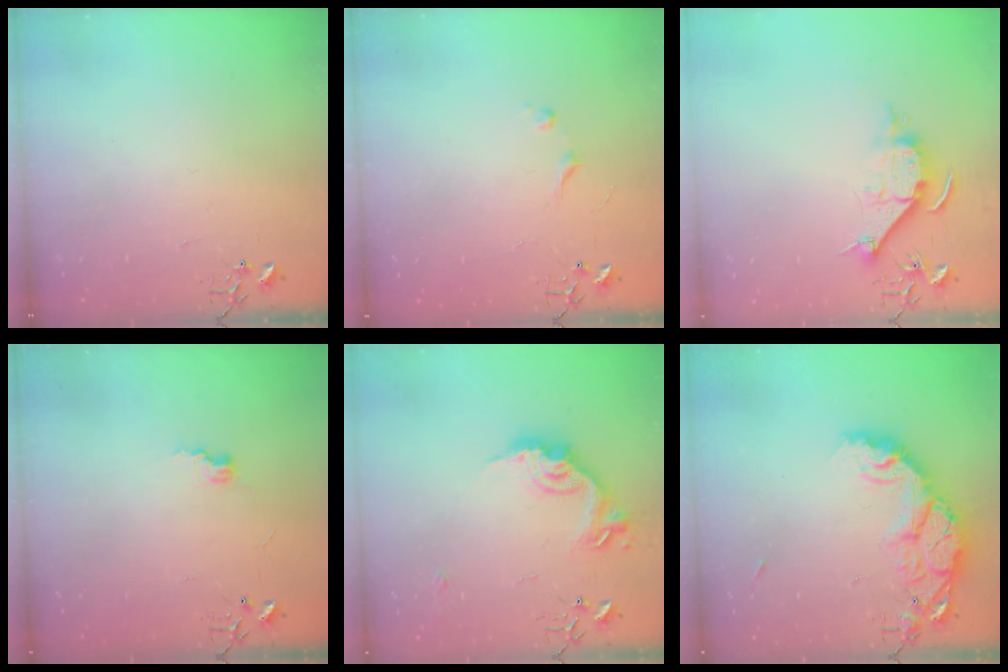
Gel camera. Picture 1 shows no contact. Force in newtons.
{"total": 5.2, "press": 5.1, "slide": 0.7}
{"total": 9.5, "press": 9.5, "slide": 0.9}
{"total": 7.0, "press": 7.0, "slide": 0.6}
{"total": 16.7, "press": 16.7, "slide": 0.9}
{"total": 15.3, "press": 15.2, "slide": 1.3}